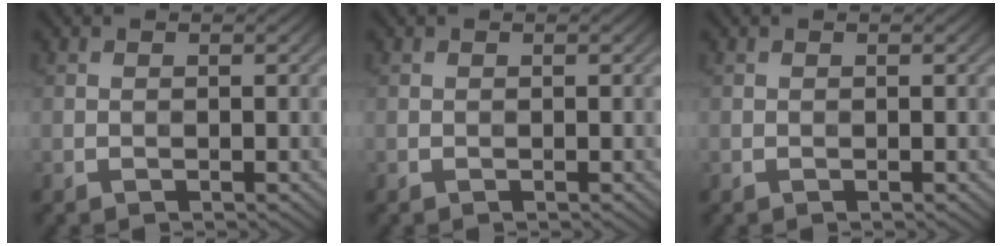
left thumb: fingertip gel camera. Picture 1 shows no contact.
{"total": 0.0}
{"total": 0.0}